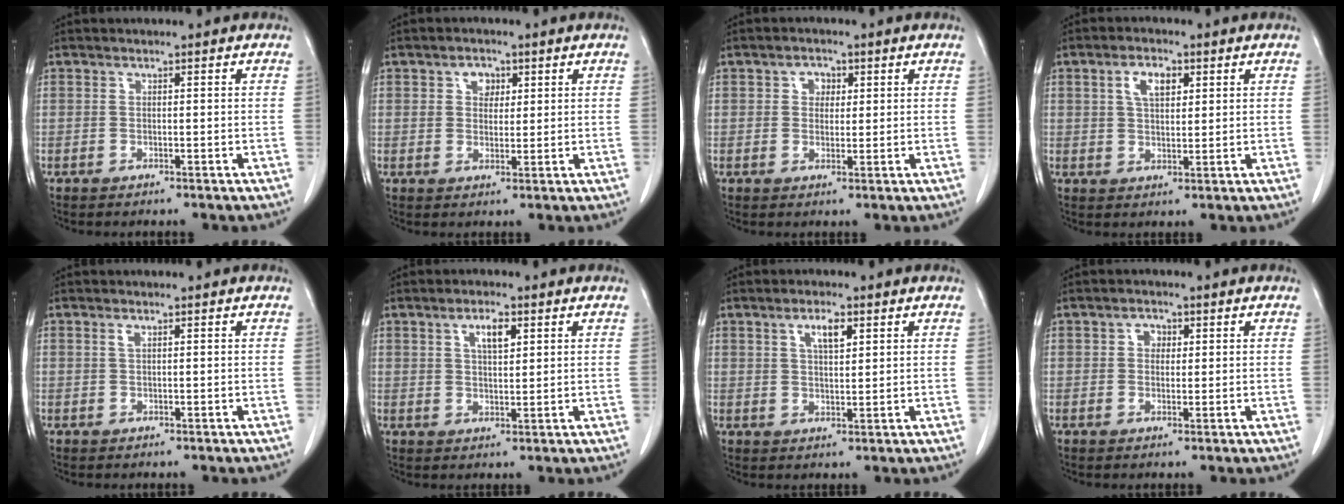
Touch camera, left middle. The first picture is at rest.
{"total": 3.0, "force": [1.4, 2.2, 1.5], "torque": [-0.026, 0.004, 0.022]}
{"total": 2.5, "force": [0.9, 1.9, 1.4], "torque": [-0.022, 0.004, 0.014]}
{"total": 4.5, "force": [1.9, 2.3, 3.4], "torque": [-0.066, 0.008, 0.034]}
{"total": 0.6, "force": [0.3, 0.2, 0.5], "torque": [-0.013, -0.001, 0.005]}
{"total": 3.9, "force": [1.8, 1.2, 3.2], "torque": [-0.058, -0.001, 0.031]}
{"total": 3.9, "force": [1.9, 1.1, 3.2], "torque": [-0.059, 0.000, 0.033]}
{"total": 2.0, "force": [0.6, 1.5, 1.2], "torque": [-0.019, 0.002, 0.008]}